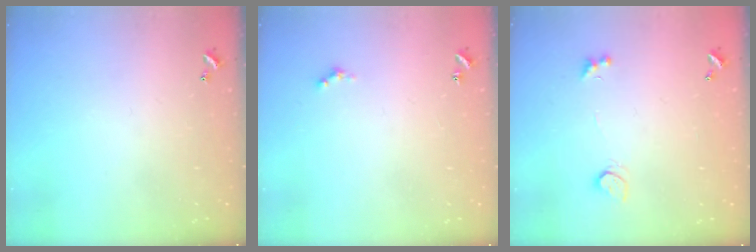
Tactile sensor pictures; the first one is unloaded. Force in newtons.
{"total": 1.4, "press": 1.3, "slide": 0.4}
{"total": 2.5, "press": 2.2, "slide": 1.2}